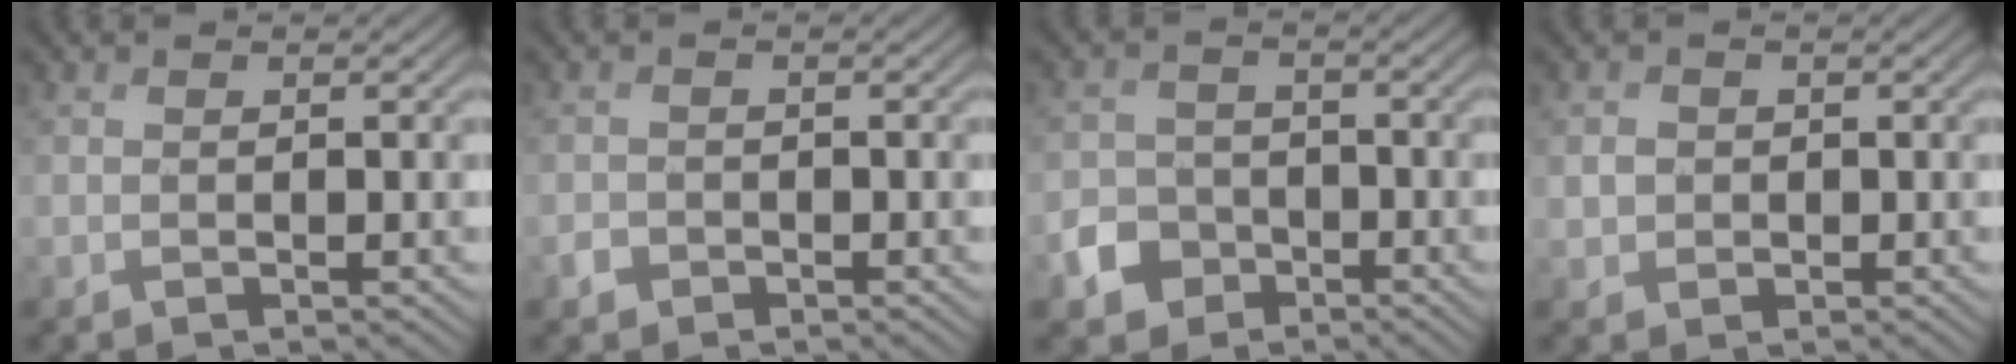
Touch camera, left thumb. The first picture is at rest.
{"total": 1.1, "force": [-0.7, 0.8, 0.2], "torque": [-0.003, 0.000, -0.016]}
{"total": 4.3, "force": [-2.3, 3.4, 1.3], "torque": [-0.029, -0.003, -0.050]}
{"total": 1.7, "force": [0.2, 1.6, 0.6], "torque": [-0.017, -0.004, 0.001]}